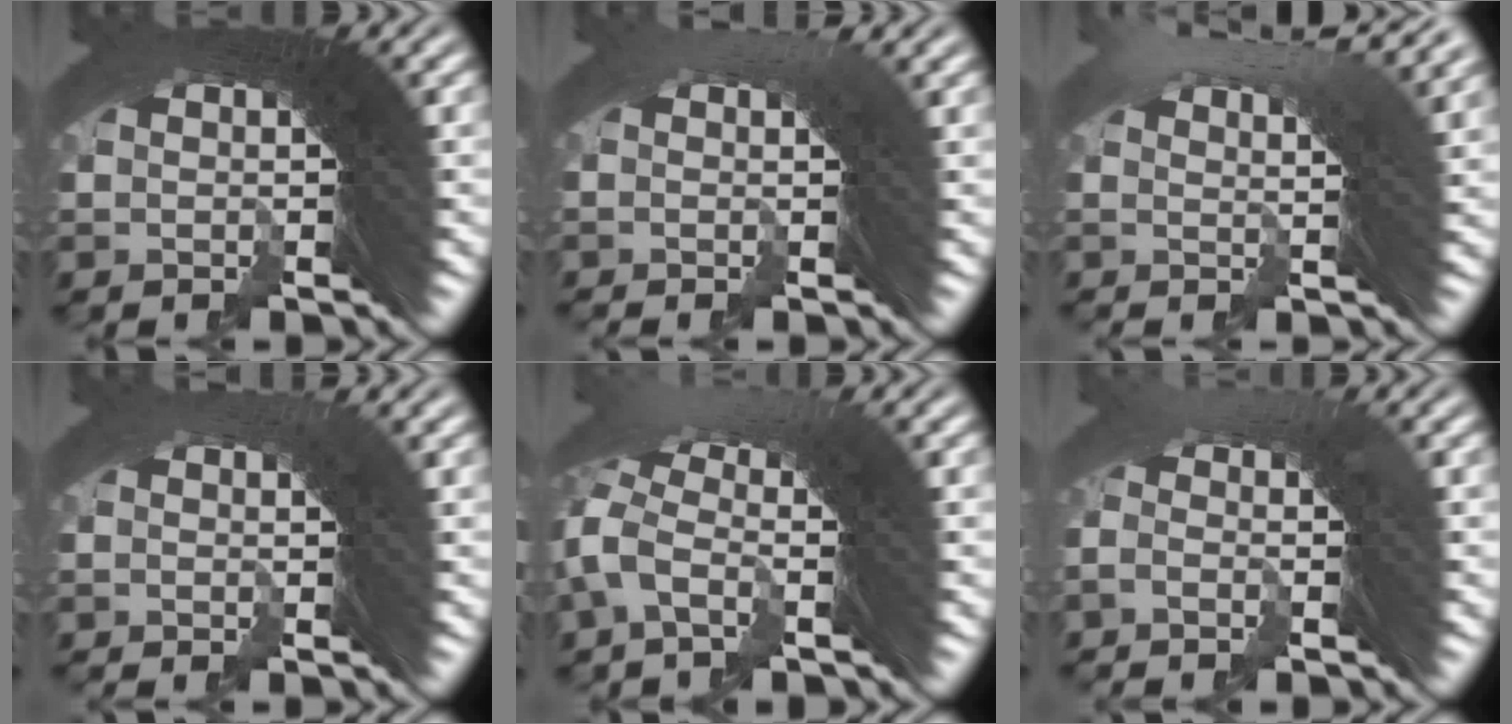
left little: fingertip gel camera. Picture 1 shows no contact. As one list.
[{"total": 0.8, "force": [-0.3, -0.2, 0.7], "torque": [0.005, 0.007, -0.011]}, {"total": 5.1, "force": [3.4, 0.3, 3.8], "torque": [-0.040, 0.021, 0.042]}, {"total": 1.0, "force": [-0.8, -0.5, 0.3], "torque": [0.003, 0.002, -0.014]}, {"total": 2.3, "force": [-0.8, 1.2, 1.8], "torque": [-0.039, 0.011, -0.023]}, {"total": 1.9, "force": [-1.8, 0.1, 0.7], "torque": [0.013, 0.019, -0.046]}]